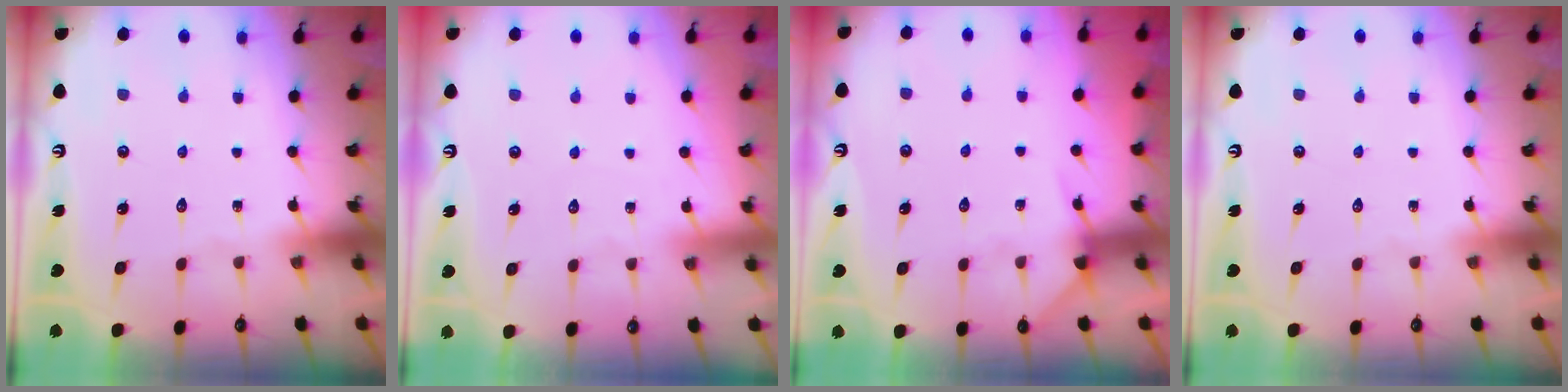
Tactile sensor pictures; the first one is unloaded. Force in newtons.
{"total": 2.4, "press": 2.4, "slide": 0.3}
{"total": 3.9, "press": 3.9, "slide": 0.3}
{"total": 0.0}